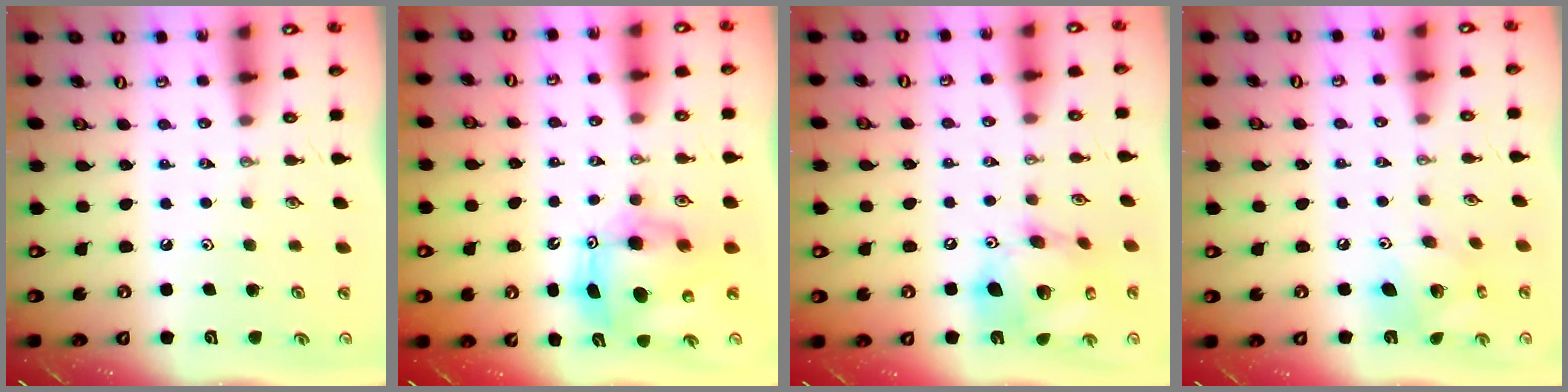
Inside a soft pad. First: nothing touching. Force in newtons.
{"total": 10.5, "press": 10.4, "slide": 0.9}
{"total": 18.1, "press": 17.8, "slide": 3.2}
{"total": 11.7, "press": 11.6, "slide": 1.1}